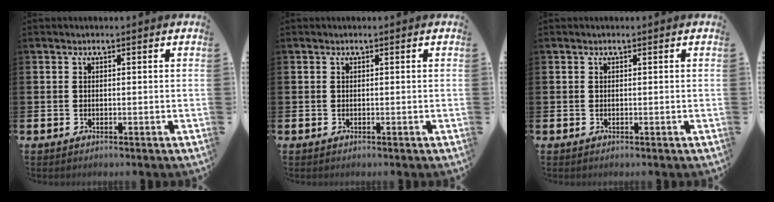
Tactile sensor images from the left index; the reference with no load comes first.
{"total": 0.0}
{"total": 0.0}